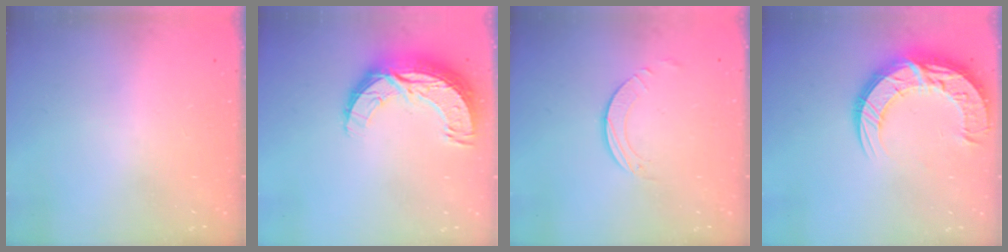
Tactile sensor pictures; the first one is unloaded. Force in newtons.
{"total": 12.7, "press": 12.6, "slide": 0.9}
{"total": 1.9, "press": 1.9, "slide": 0.1}
{"total": 18.8, "press": 18.7, "slide": 1.5}